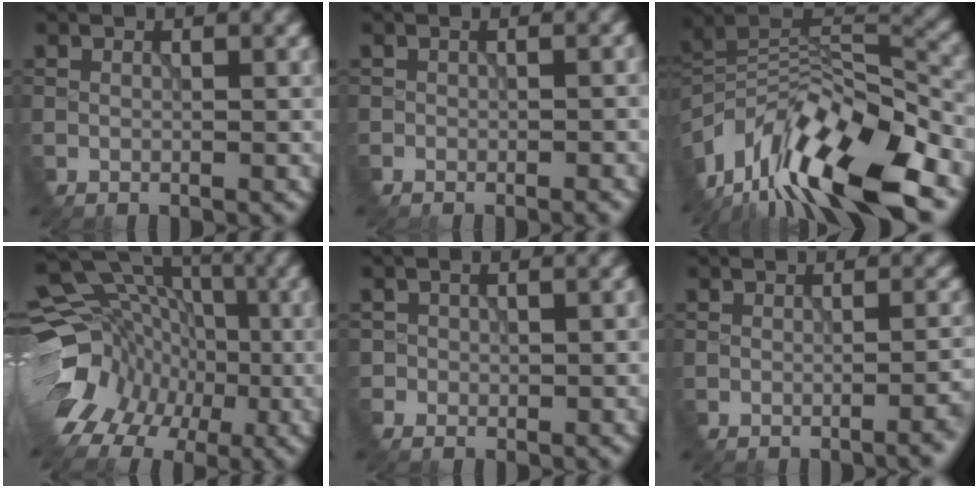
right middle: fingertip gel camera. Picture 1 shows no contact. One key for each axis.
{"total": 1.2, "fx": -0.4, "fy": 0.3, "fz": 1.1, "tx": -0.004, "ty": -0.006, "tz": 0.001}
{"total": 14.5, "fx": -9.6, "fy": 4.6, "fz": 9.9, "tx": -0.192, "ty": 0.017, "tz": -0.167}
{"total": 11.6, "fx": -3.1, "fy": 9.7, "fz": 5.6, "tx": -0.112, "ty": 0.008, "tz": -0.063}
{"total": 1.1, "fx": -0.4, "fy": 0.9, "fz": 0.5, "tx": -0.002, "ty": -0.003, "tz": 0.005}
{"total": 2.9, "fx": -0.7, "fy": 1.0, "fz": 2.6, "tx": -0.016, "ty": 0.004, "tz": -0.003}